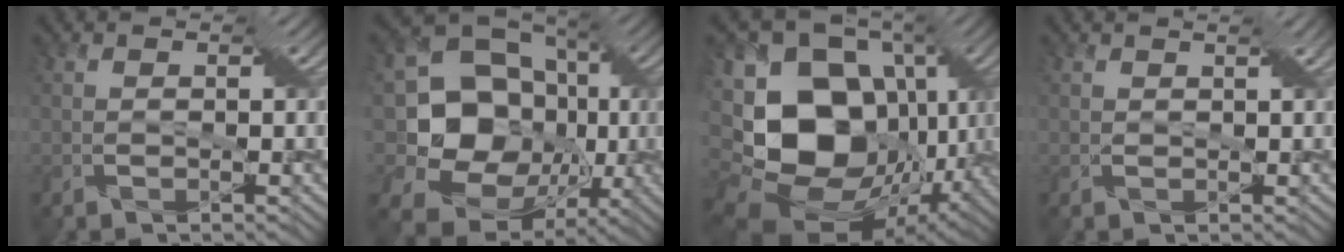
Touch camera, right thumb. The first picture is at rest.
{"total": 19.7, "force": [-1.2, 16.4, 11.0], "torque": [-0.223, -0.005, -0.028]}
{"total": 21.1, "force": [-3.1, 15.6, 14.0], "torque": [-0.315, -0.011, -0.040]}
{"total": 1.0, "force": [0.8, -0.6, 0.1], "torque": [-0.003, 0.006, 0.017]}